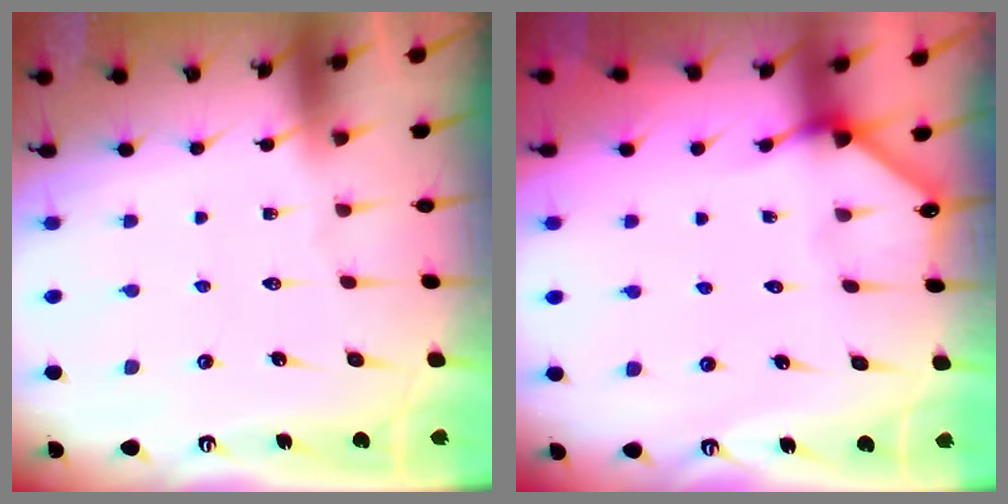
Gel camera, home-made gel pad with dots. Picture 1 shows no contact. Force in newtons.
{"total": 2.4, "press": 2.4, "slide": 0.2}